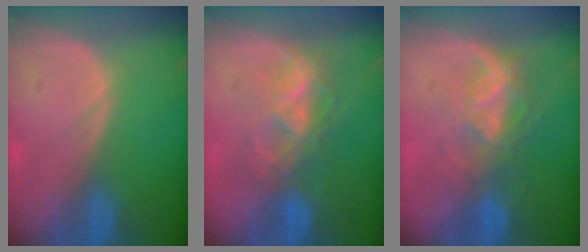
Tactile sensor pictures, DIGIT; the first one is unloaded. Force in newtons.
{"total": 6.3, "press": 6.2, "slide": 0.6}
{"total": 6.7, "press": 6.0, "slide": 2.9}